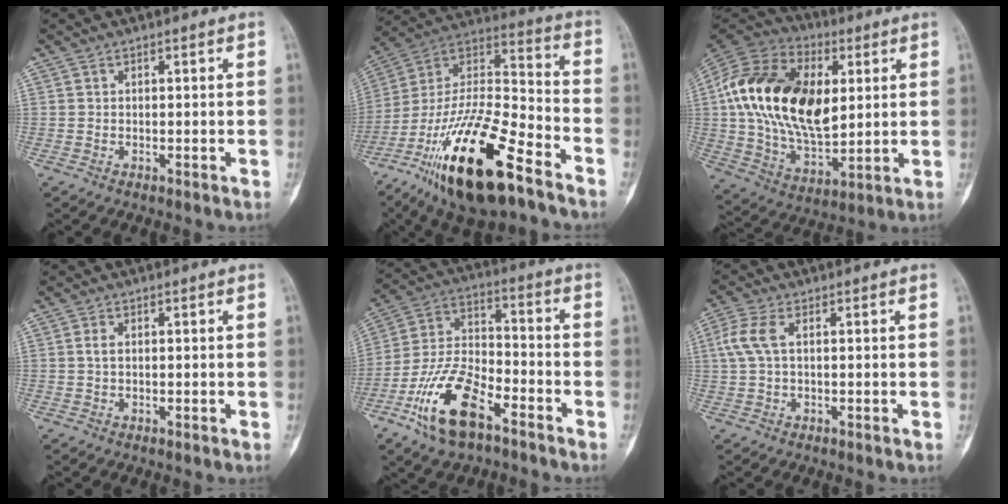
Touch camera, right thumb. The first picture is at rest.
{"total": 26.5, "force": [-15.6, 8.6, 19.6], "torque": [-0.382, 0.061, -0.275]}
{"total": 27.6, "force": [4.8, 16.6, 21.5], "torque": [-0.400, -0.007, 0.080]}
{"total": 1.3, "force": [0.2, 0.7, 1.1], "torque": [-0.019, 0.003, 0.005]}
{"total": 15.9, "force": [-8.7, 7.1, 11.2], "torque": [-0.214, 0.052, -0.168]}
{"total": 5.0, "force": [1.0, 2.4, 4.2], "torque": [-0.122, 0.016, 0.018]}